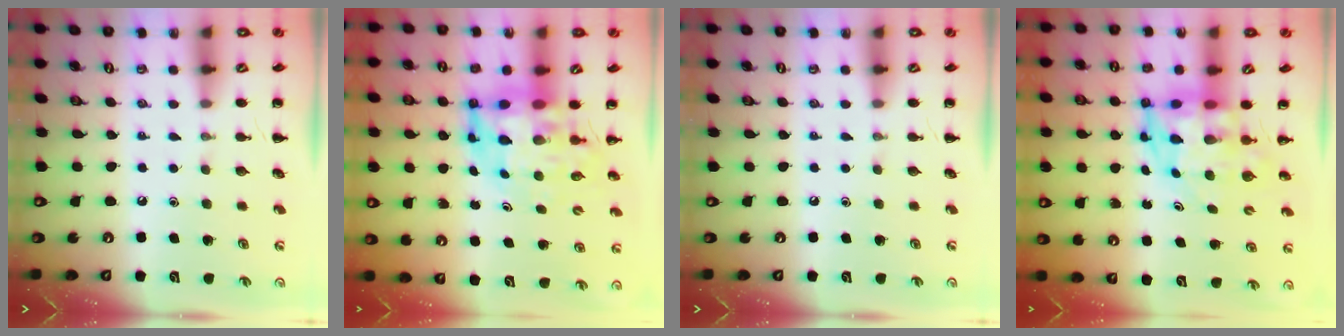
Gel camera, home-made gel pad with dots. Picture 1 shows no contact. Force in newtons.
{"total": 8.5, "press": 8.0, "slide": 2.9}
{"total": 0.0}
{"total": 6.2, "press": 5.8, "slide": 2.1}